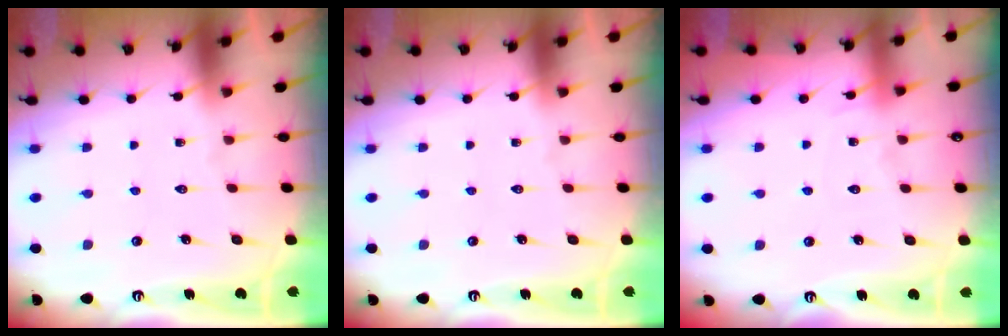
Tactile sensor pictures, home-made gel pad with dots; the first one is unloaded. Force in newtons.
{"total": 0.0}
{"total": 7.9, "press": 7.9, "slide": 0.9}